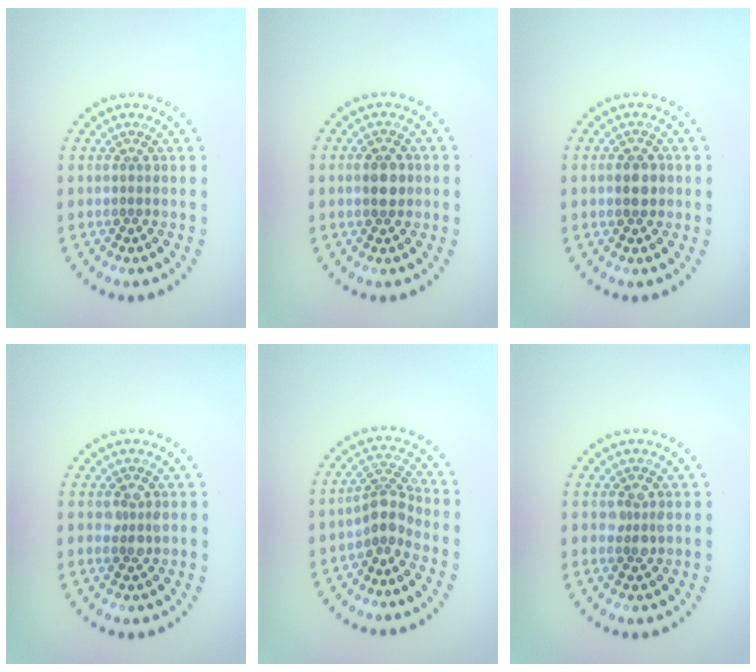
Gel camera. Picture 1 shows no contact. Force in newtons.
{"total": 2.9, "press": 2.9, "slide": 0.0}
{"total": 2.0, "press": 2.0, "slide": 0.1}
{"total": 1.8, "press": 1.7, "slide": 0.2}
{"total": 2.9, "press": 2.3, "slide": 1.8}
{"total": 1.8, "press": 1.7, "slide": 0.2}